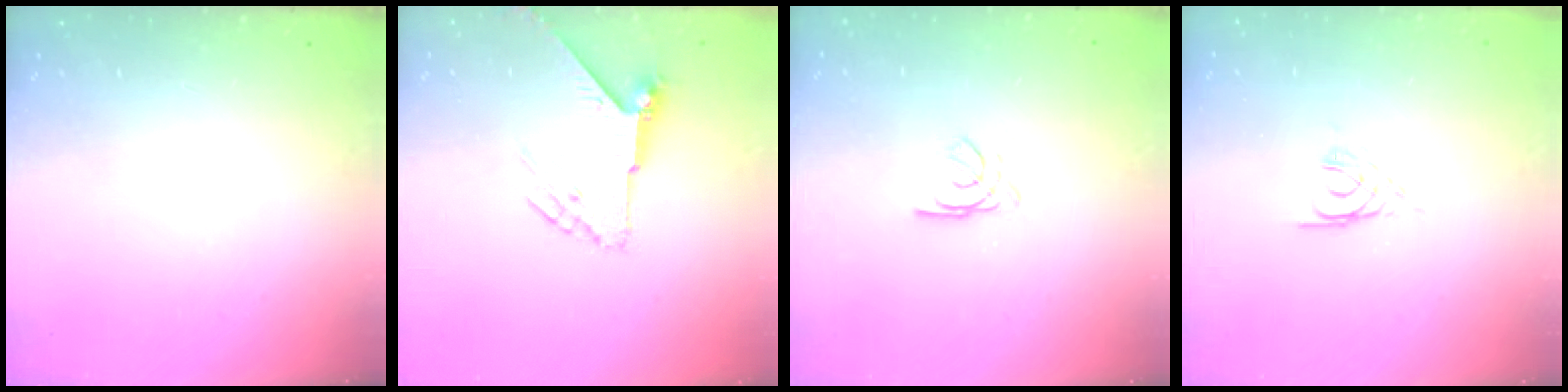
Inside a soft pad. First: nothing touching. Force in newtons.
{"total": 6.1, "press": 6.1, "slide": 0.5}
{"total": 2.6, "press": 2.6, "slide": 0.1}
{"total": 3.3, "press": 3.2, "slide": 0.5}